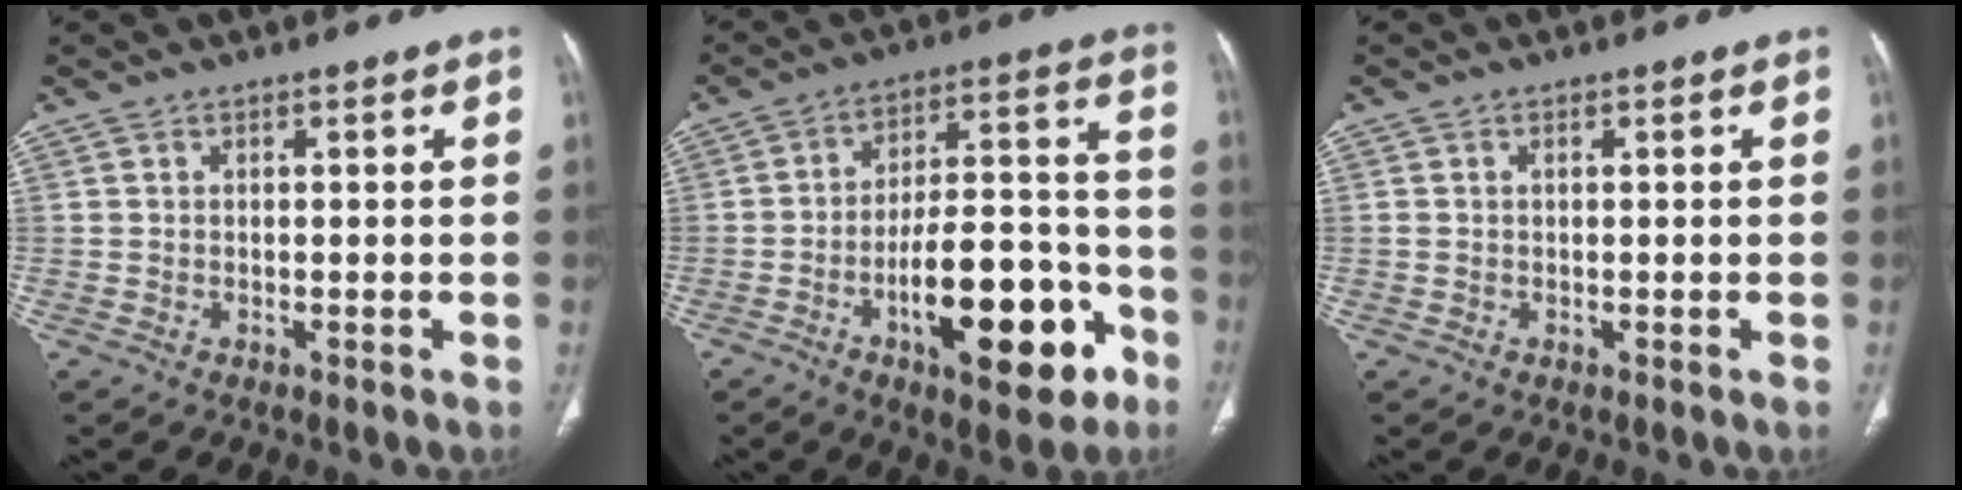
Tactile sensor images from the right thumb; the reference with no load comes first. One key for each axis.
{"total": 20.2, "fx": -8.5, "fy": 8.1, "fz": 16.4, "tx": -0.225, "ty": 0.056, "tz": -0.122}
{"total": 1.0, "fx": 0.2, "fy": 0.6, "fz": 0.7, "tx": -0.021, "ty": 0.009, "tz": 0.008}